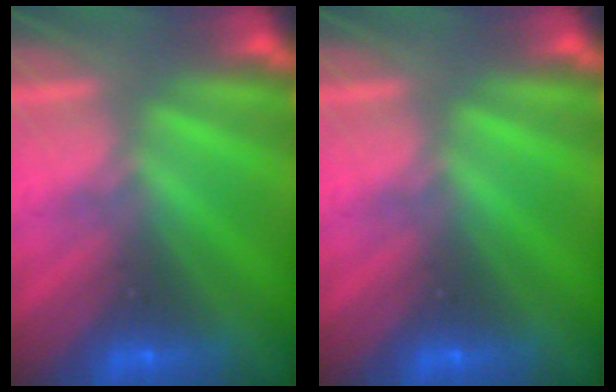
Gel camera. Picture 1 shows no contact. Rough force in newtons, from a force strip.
{"total": 0.0}